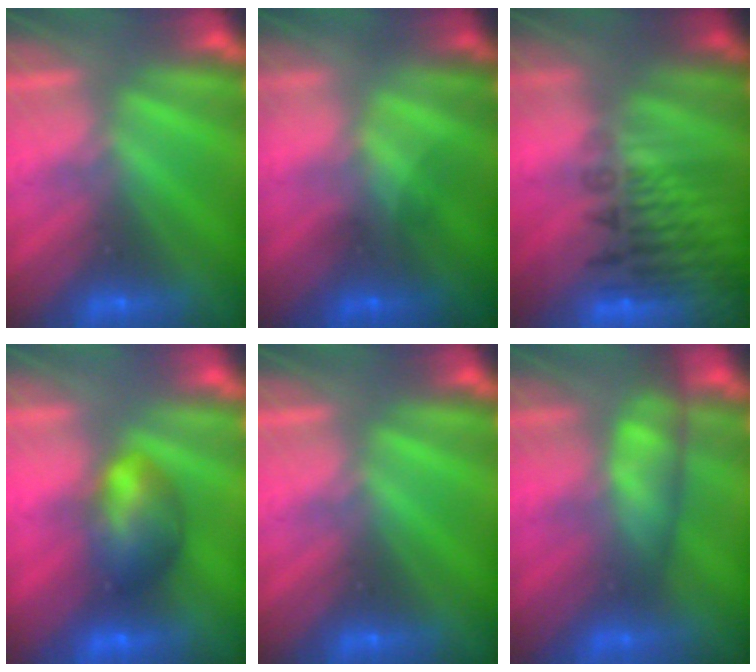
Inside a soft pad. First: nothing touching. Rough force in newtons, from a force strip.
{"total": 1.6}
{"total": 9.1}
{"total": 7.8}
{"total": 0.0}
{"total": 4.9}